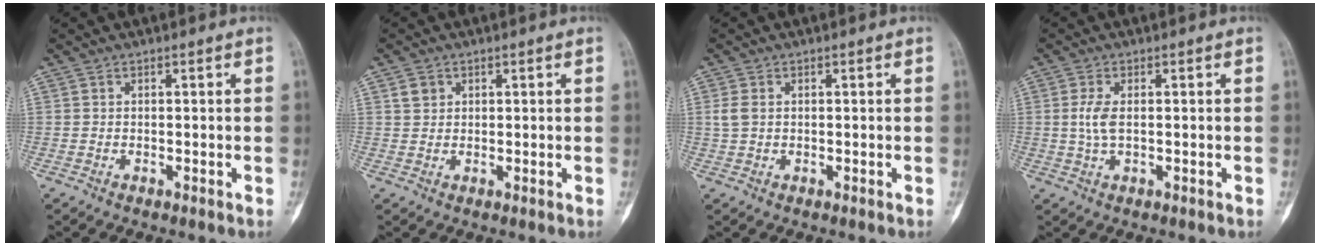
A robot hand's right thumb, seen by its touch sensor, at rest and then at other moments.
{"total": 2.2, "force": [1.1, 1.8, 0.7], "torque": [-0.004, -0.003, 0.019]}
{"total": 2.3, "force": [0.3, 1.6, 1.6], "torque": [-0.042, 0.003, 0.008]}
{"total": 3.6, "force": [0.3, 1.5, 3.2], "torque": [-0.080, -0.002, 0.009]}